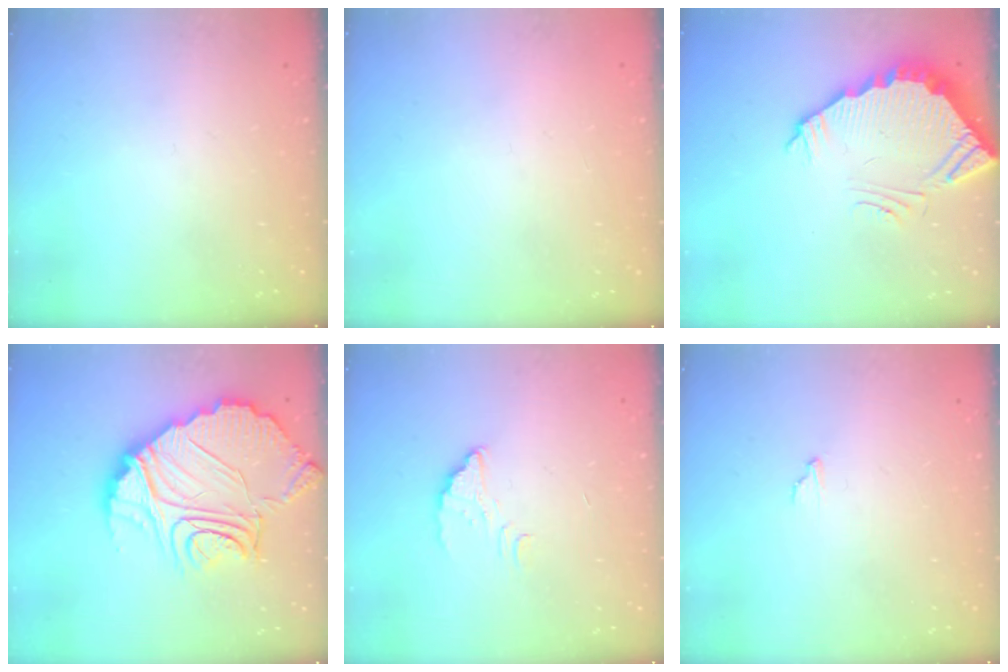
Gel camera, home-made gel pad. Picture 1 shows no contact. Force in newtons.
{"total": 2.2, "press": 2.2, "slide": 0.1}
{"total": 4.6, "press": 4.6, "slide": 0.4}
{"total": 20.6, "press": 20.5, "slide": 2.1}
{"total": 2.4, "press": 2.4, "slide": 0.2}
{"total": 2.3, "press": 2.3, "slide": 0.1}